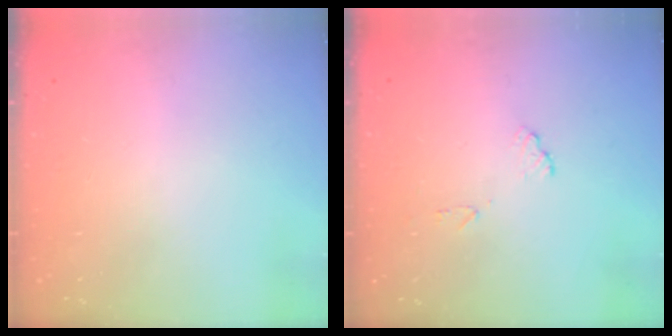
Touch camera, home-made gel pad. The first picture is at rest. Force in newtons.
{"total": 7.0, "press": 7.0, "slide": 0.6}